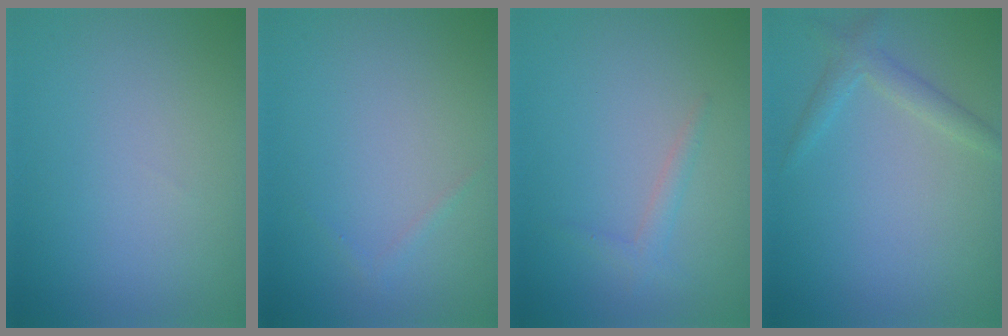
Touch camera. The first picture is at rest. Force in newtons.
{"total": 0.5, "press": 0.5, "slide": 0.0}
{"total": 1.3, "press": 1.3, "slide": 0.1}
{"total": 1.9, "press": 1.9, "slide": 0.2}